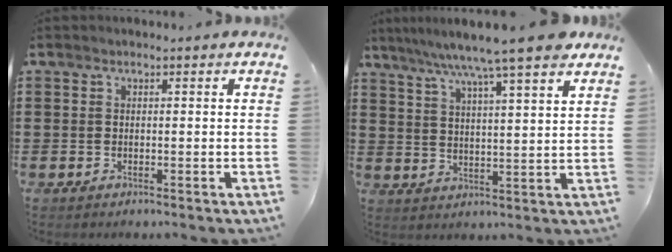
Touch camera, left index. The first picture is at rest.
{"total": 8.5, "force": [7.0, -0.5, 4.7], "torque": [-0.106, -0.031, 0.116]}